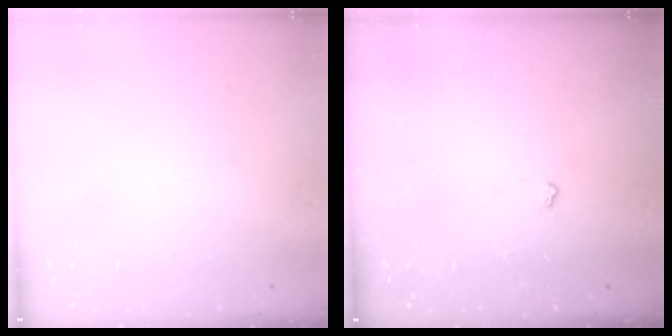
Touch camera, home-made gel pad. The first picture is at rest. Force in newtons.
{"total": 2.4, "press": 2.3, "slide": 0.4}